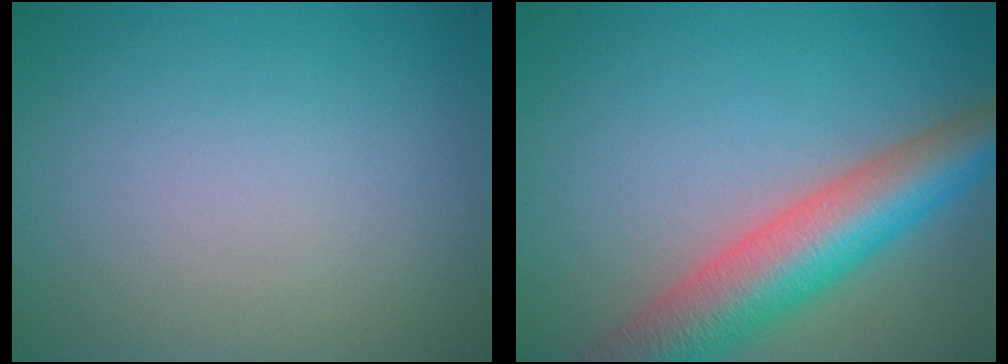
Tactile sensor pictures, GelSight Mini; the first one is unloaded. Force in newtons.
{"total": 8.6, "press": 8.6, "slide": 0.5}